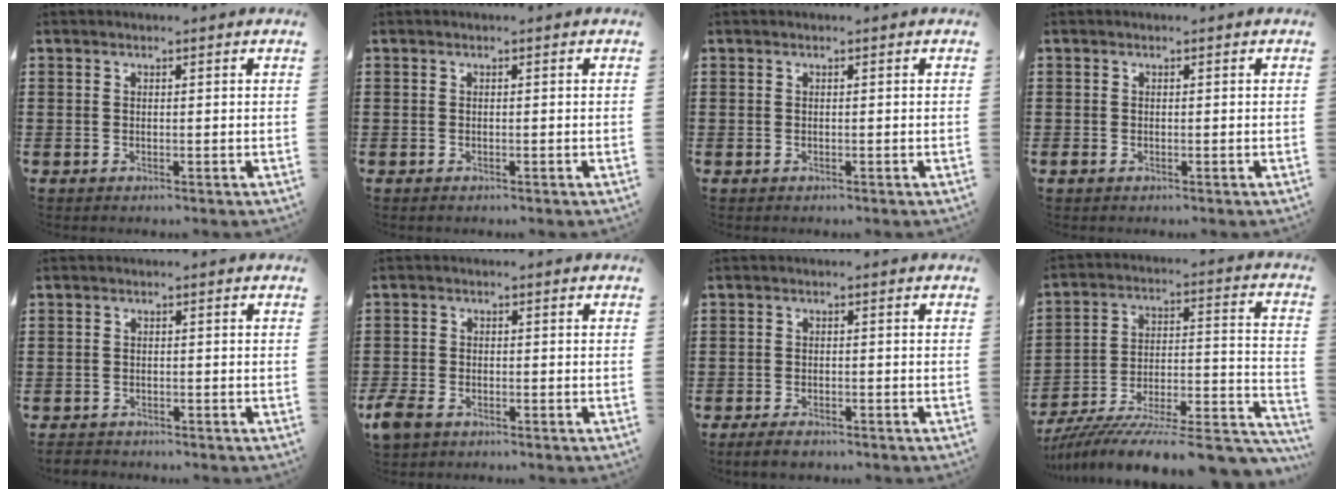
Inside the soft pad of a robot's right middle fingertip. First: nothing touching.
{"total": 0.0}
{"total": 0.0}
{"total": 0.6, "force": [-0.3, 0.5, 0.1], "torque": [-0.002, 0.003, -0.008]}
{"total": 1.4, "force": [-1.4, 0.4, 0.0], "torque": [-0.005, -0.002, -0.030]}
{"total": 3.0, "force": [-2.3, 1.5, 1.2], "torque": [-0.051, -0.007, -0.054]}
{"total": 2.1, "force": [-1.6, 0.6, 1.2], "torque": [-0.028, -0.001, -0.033]}
{"total": 11.6, "force": [-10.4, 0.5, 5.2], "torque": [-0.055, 0.016, -0.190]}